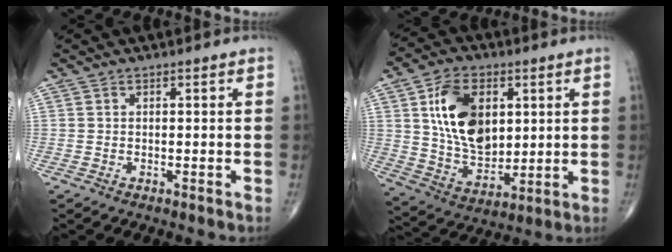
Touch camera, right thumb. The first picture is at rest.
{"total": 15.9, "force": [4.1, 10.1, 11.6], "torque": [-0.178, -0.020, 0.082]}